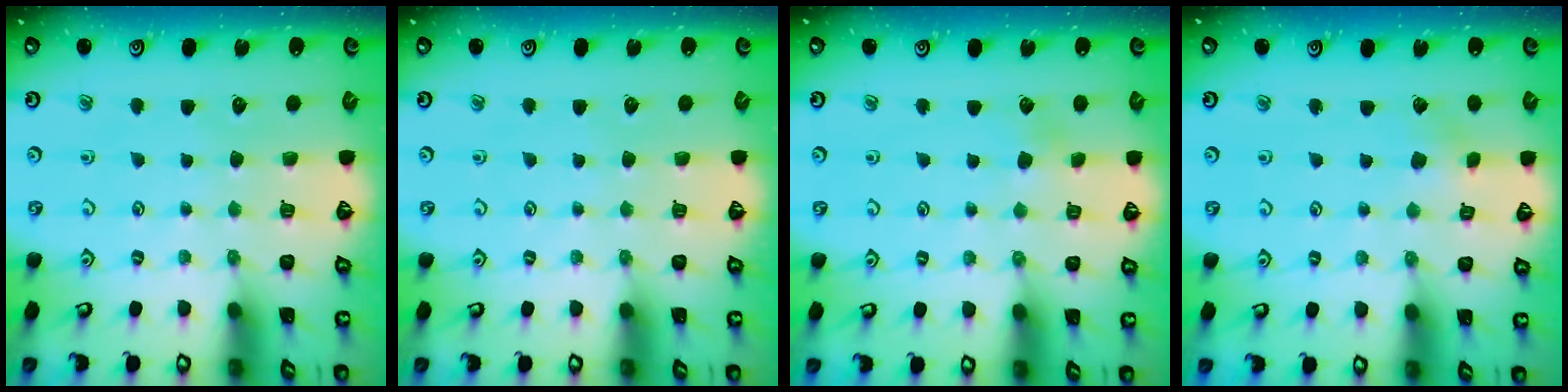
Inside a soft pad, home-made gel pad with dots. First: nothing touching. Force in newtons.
{"total": 0.0}
{"total": 2.1, "press": 2.1, "slide": 0.3}
{"total": 2.2, "press": 2.2, "slide": 0.2}